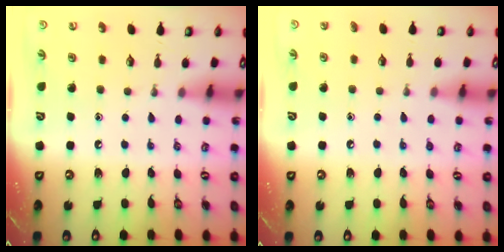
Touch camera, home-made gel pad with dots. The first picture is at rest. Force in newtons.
{"total": 2.3, "press": 2.3, "slide": 0.2}